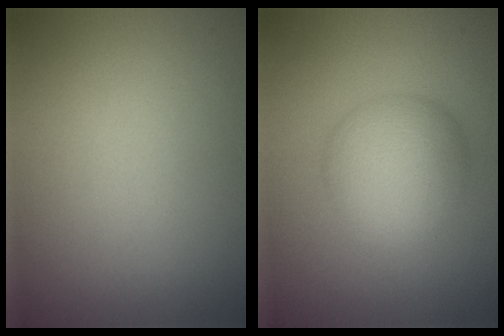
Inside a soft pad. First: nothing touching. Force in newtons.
{"total": 5.5, "press": 5.5, "slide": 0.1}